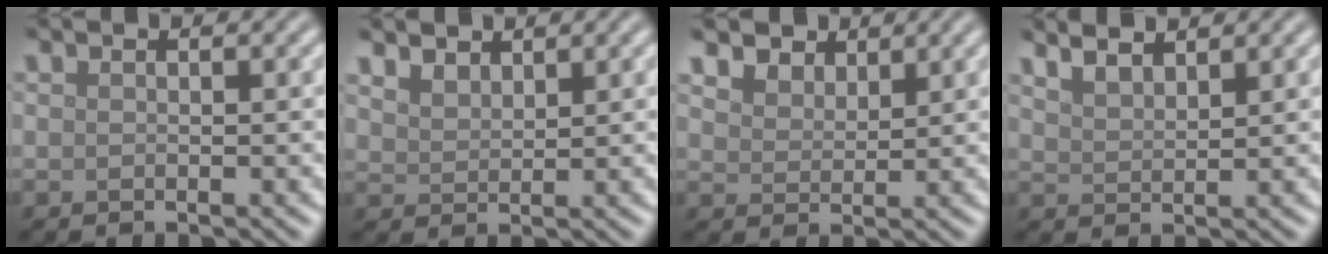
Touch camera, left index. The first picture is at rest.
{"total": 2.5, "force": [2.1, 1.1, 0.7], "torque": [-0.023, -0.001, 0.046]}
{"total": 4.1, "force": [3.3, 2.0, 1.1], "torque": [-0.044, 0.000, 0.059]}
{"total": 3.9, "force": [3.3, 1.2, 1.6], "torque": [-0.023, 0.022, 0.035]}